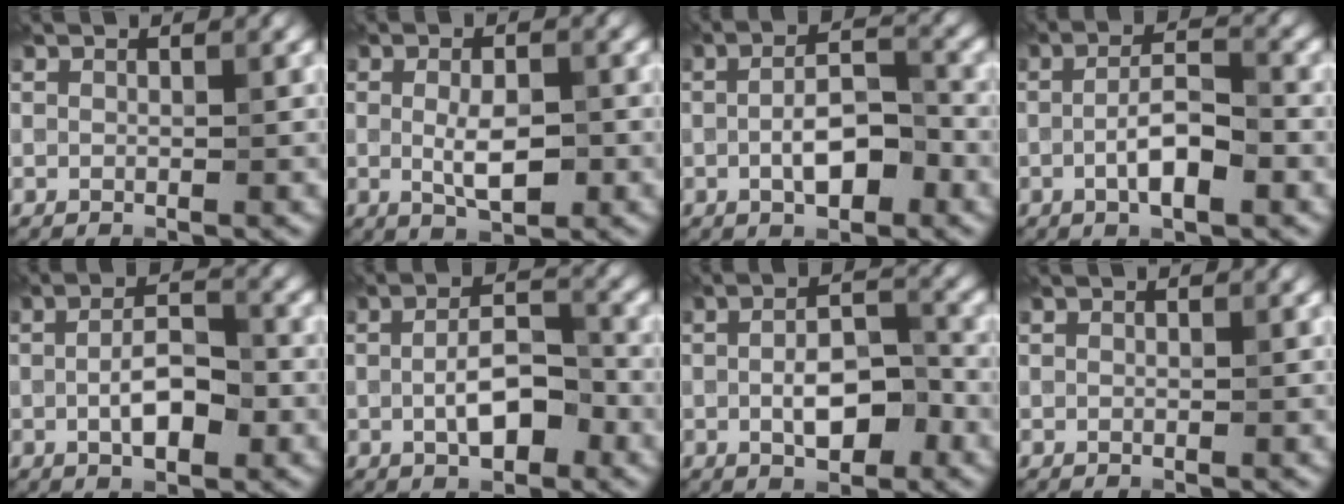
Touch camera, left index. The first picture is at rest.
{"total": 3.8, "force": [-0.3, 1.6, 3.4], "torque": [-0.064, -0.005, -0.004]}
{"total": 4.7, "force": [-1.2, 2.0, 4.1], "torque": [-0.076, 0.003, -0.025]}
{"total": 4.4, "force": [-1.2, 1.4, 3.9], "torque": [-0.073, 0.005, -0.026]}
{"total": 4.2, "force": [-0.8, 1.8, 3.7], "torque": [-0.071, 0.000, -0.016]}
{"total": 4.8, "force": [-1.0, 2.2, 4.1], "torque": [-0.079, 0.003, -0.020]}
{"total": 5.0, "force": [-1.1, 2.3, 4.3], "torque": [-0.080, 0.002, -0.018]}
{"total": 0.0}